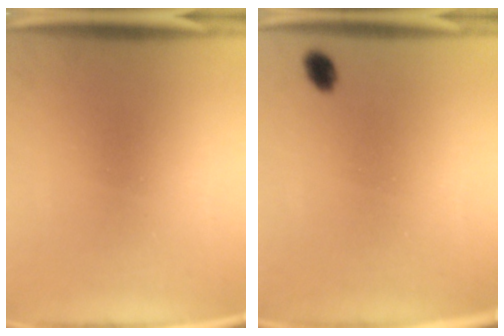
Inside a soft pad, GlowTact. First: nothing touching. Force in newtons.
{"total": 2.2}